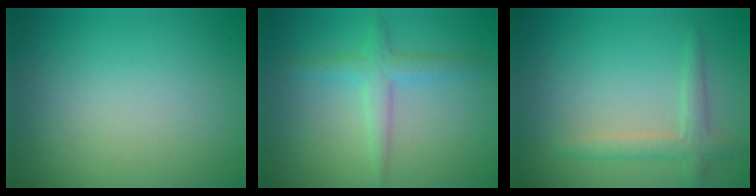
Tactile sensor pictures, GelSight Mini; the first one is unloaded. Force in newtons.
{"total": 2.5, "press": 2.5, "slide": 0.1}
{"total": 2.3, "press": 2.2, "slide": 0.1}